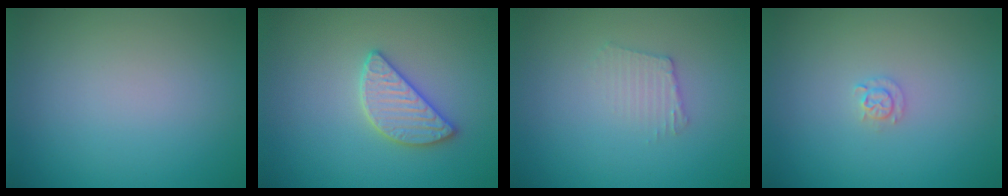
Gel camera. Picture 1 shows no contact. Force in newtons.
{"total": 2.8, "press": 2.8, "slide": 0.5}
{"total": 1.7, "press": 1.7, "slide": 0.2}
{"total": 1.1, "press": 1.1, "slide": 0.2}